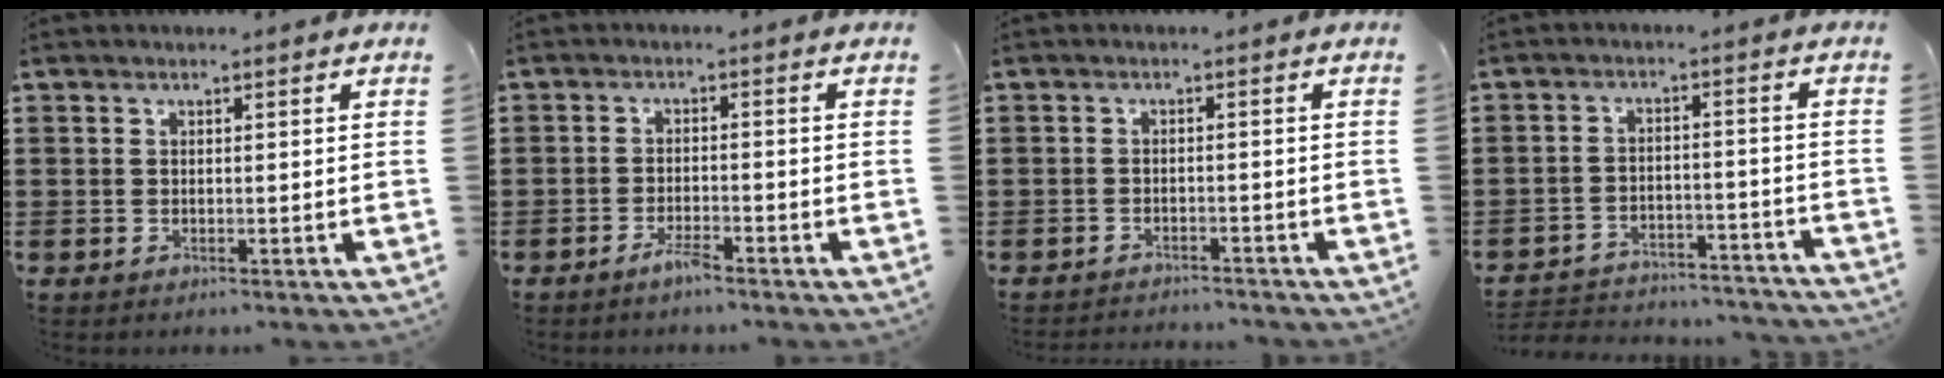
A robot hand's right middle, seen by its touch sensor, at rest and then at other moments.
{"total": 2.5, "force": [-1.9, 0.3, 1.5], "torque": [-0.034, 0.000, -0.037]}
{"total": 1.7, "force": [-1.7, 0.0, 0.0], "torque": [-0.005, 0.001, -0.035]}
{"total": 3.7, "force": [-3.6, 0.5, 0.3], "torque": [-0.010, 0.006, -0.077]}